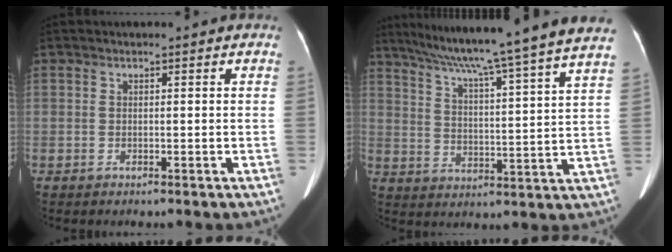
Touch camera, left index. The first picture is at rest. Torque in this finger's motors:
{"motor_torque": [0.21, -0.57, 0.22, 0.14]}